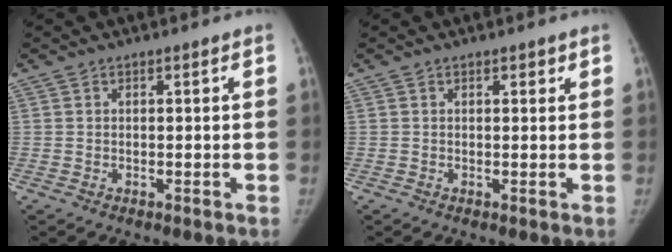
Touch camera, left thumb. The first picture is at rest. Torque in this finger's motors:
{"motor_torque": [-0.15, 0.00, -0.25, 0.28, -0.06]}